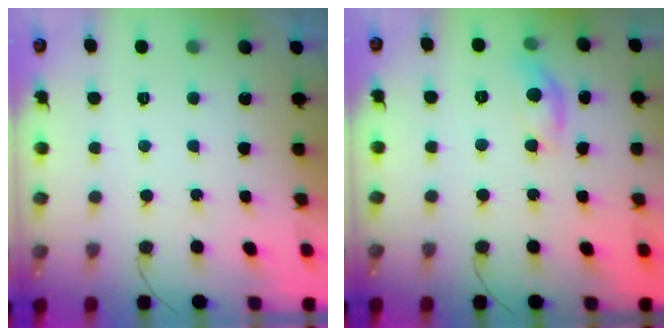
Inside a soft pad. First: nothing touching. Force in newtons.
{"total": 7.8, "press": 7.8, "slide": 0.5}